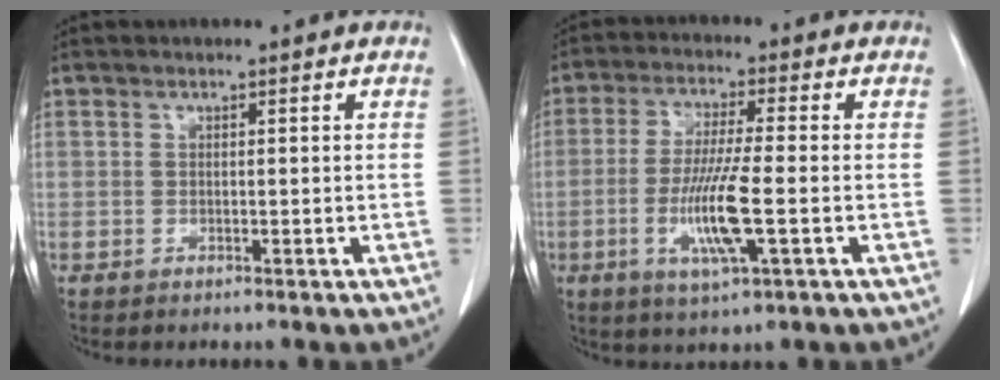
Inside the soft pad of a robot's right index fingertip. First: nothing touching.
{"total": 9.4, "force": [-2.3, 0.4, 9.1], "torque": [-0.182, -0.014, -0.045]}